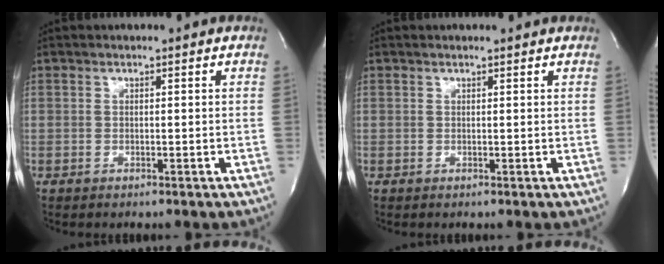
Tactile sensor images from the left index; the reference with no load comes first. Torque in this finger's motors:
{"motor_torque": [0.44, -0.59, 0.08, 0.01]}